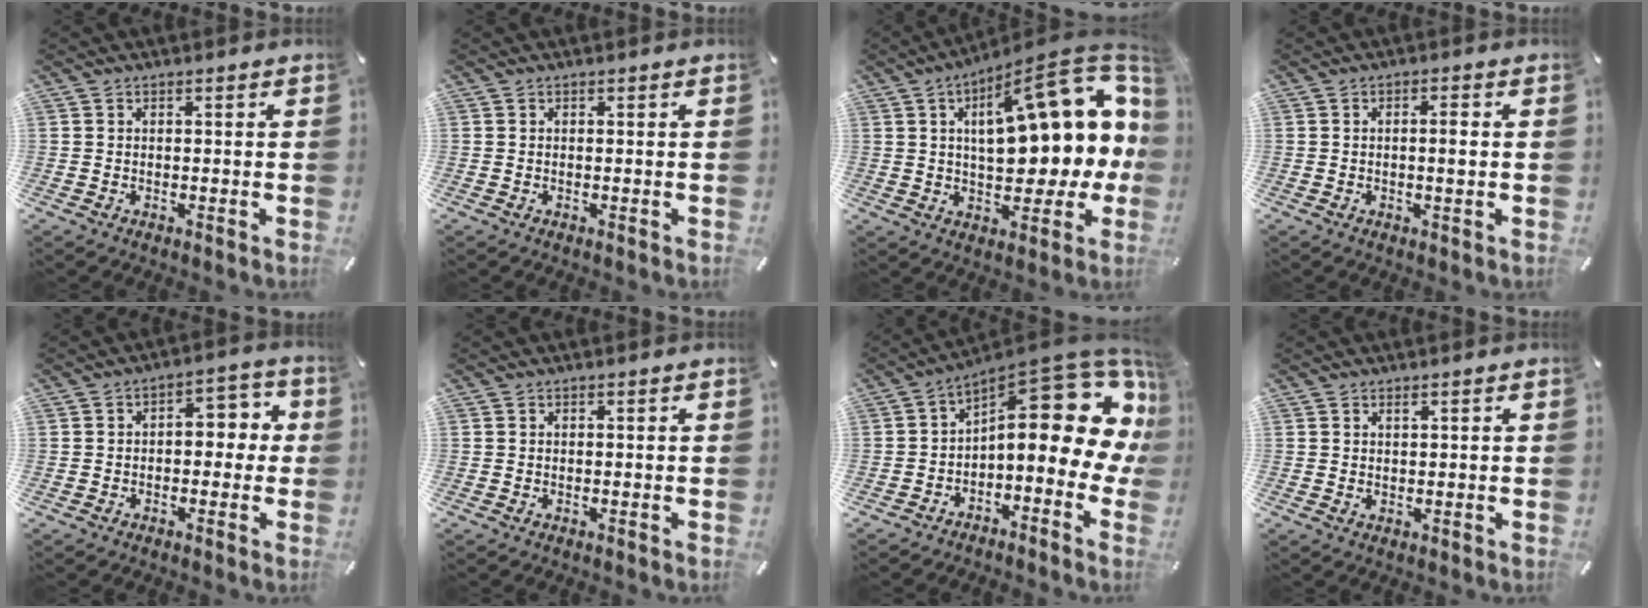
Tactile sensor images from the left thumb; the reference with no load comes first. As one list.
[{"total": 0.0}, {"total": 23.8, "force": [6.8, 10.8, 20.1], "torque": [-0.282, -0.037, 0.109]}, {"total": 2.7, "force": [0.1, 0.6, 2.7], "torque": [-0.051, 0.001, -0.001]}, {"total": 6.6, "force": [-0.1, 4.1, 5.1], "torque": [-0.068, 0.007, -0.013]}, {"total": 0.0}, {"total": 18.5, "force": [6.4, 7.9, 15.5], "torque": [-0.190, -0.067, 0.107]}, {"total": 1.0, "force": [0.7, 0.3, 0.7], "torque": [-0.013, 0.000, 0.012]}]